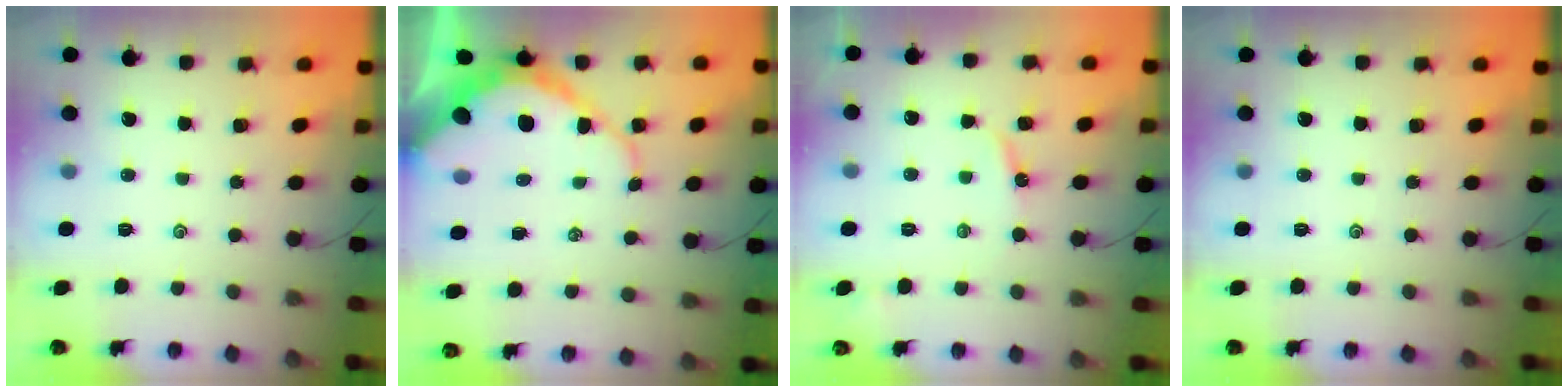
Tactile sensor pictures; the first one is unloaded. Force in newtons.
{"total": 11.9, "press": 11.8, "slide": 1.1}
{"total": 3.5, "press": 3.5, "slide": 0.4}
{"total": 0.0}